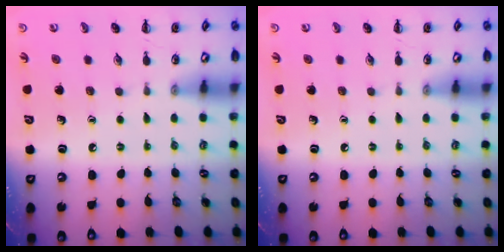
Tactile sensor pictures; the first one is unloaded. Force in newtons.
{"total": 0.0}